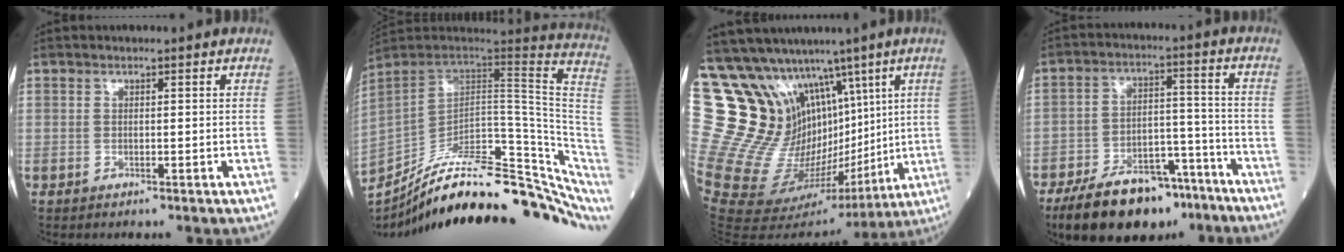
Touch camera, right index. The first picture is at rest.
{"total": 33.8, "force": [-23.7, 10.7, 21.6], "torque": [-0.284, -0.014, -0.341]}
{"total": 26.7, "force": [13.0, 17.6, 15.3], "torque": [-0.308, 0.074, 0.251]}
{"total": 18.1, "force": [-13.6, 7.5, 9.1], "torque": [-0.155, 0.022, -0.221]}